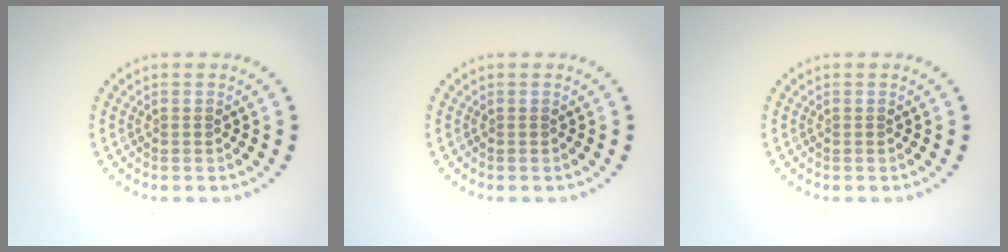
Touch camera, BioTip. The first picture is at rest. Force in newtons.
{"total": 0.0}
{"total": 0.0}